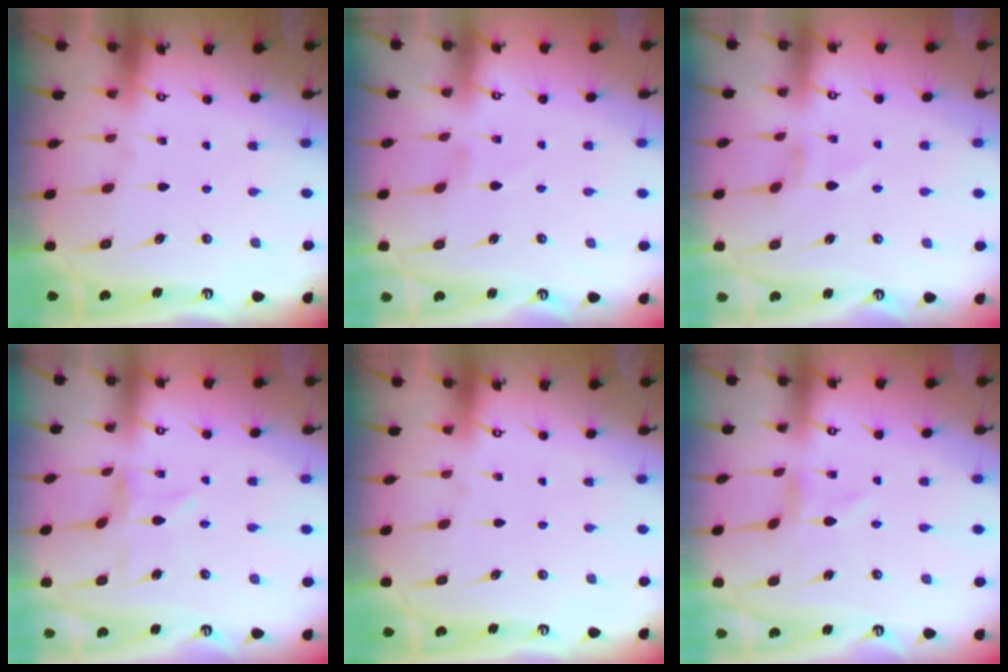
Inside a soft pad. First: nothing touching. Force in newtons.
{"total": 1.2, "press": 1.2, "slide": 0.1}
{"total": 1.1, "press": 1.0, "slide": 0.3}
{"total": 1.3, "press": 1.2, "slide": 0.3}
{"total": 0.0}
{"total": 0.6, "press": 0.6, "slide": 0.1}